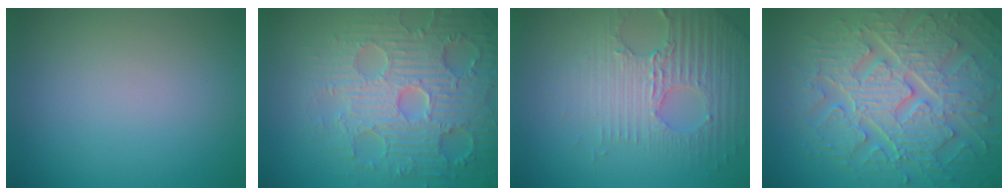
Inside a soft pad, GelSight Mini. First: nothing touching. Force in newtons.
{"total": 7.5, "press": 6.1, "slide": 4.3}
{"total": 3.9, "press": 3.8, "slide": 1.1}
{"total": 9.4, "press": 6.9, "slide": 6.4}